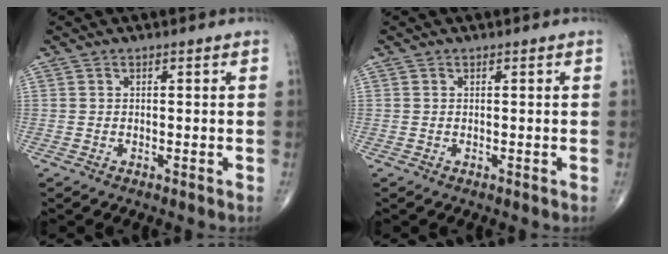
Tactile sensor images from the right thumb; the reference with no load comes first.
{"total": 0.0}